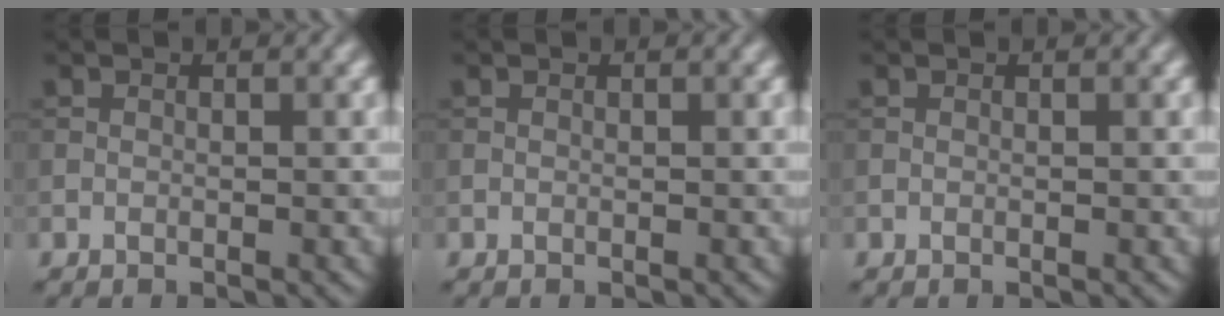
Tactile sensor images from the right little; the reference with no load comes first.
{"total": 0.0}
{"total": 0.0}